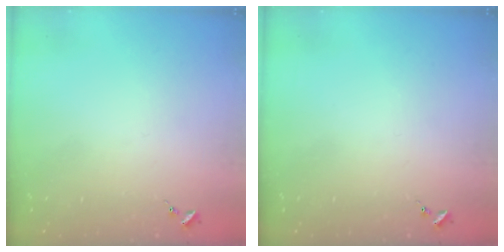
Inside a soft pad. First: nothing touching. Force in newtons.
{"total": 0.0}